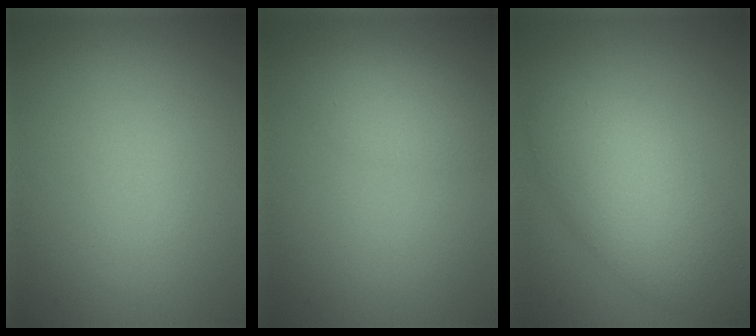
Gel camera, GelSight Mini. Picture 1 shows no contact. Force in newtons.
{"total": 2.3, "press": 2.3, "slide": 0.1}
{"total": 6.8, "press": 6.8, "slide": 0.1}